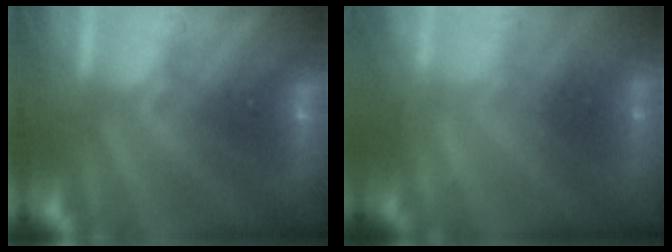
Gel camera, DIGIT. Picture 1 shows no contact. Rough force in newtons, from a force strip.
{"total": 2.3}